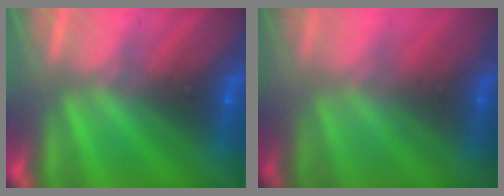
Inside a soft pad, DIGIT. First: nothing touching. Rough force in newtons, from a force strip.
{"total": 1.6}